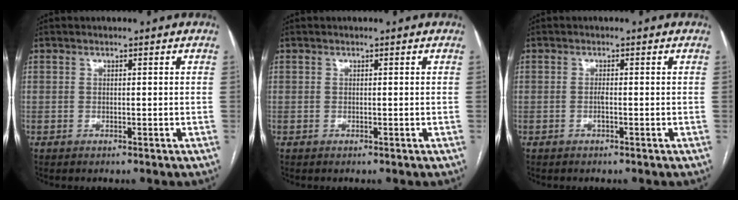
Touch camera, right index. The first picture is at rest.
{"total": 0.0}
{"total": 0.8, "force": [-0.4, 0.0, 0.7], "torque": [-0.014, 0.001, -0.007]}